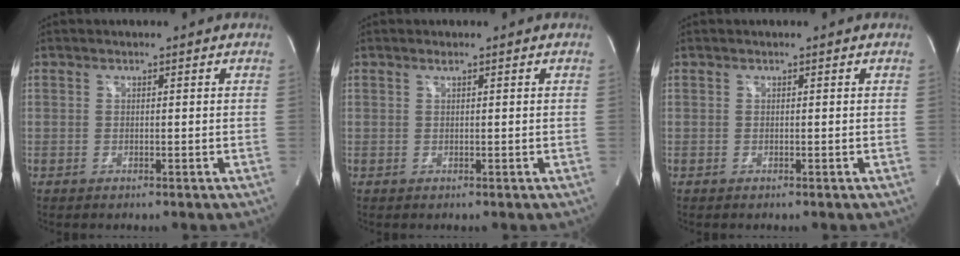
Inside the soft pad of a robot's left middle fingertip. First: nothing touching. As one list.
[{"total": 0.5, "force": [0.4, -0.1, 0.4], "torque": [-0.011, 0.001, 0.010]}, {"total": 0.0}]